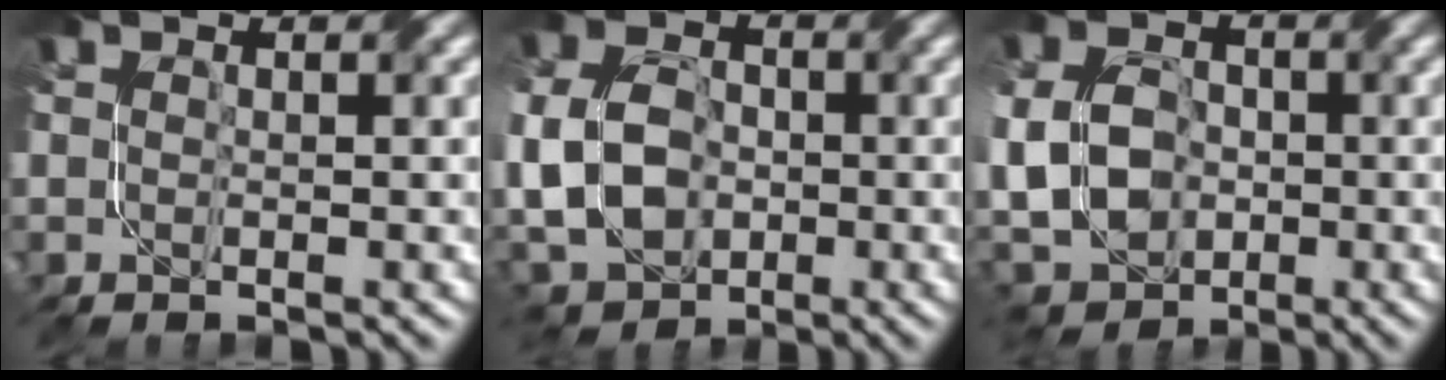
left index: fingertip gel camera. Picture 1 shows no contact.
{"total": 9.6, "force": [-2.3, 6.9, 6.3], "torque": [-0.123, -0.005, -0.058]}
{"total": 10.7, "force": [-2.4, 8.1, 6.5], "torque": [-0.122, -0.006, -0.079]}